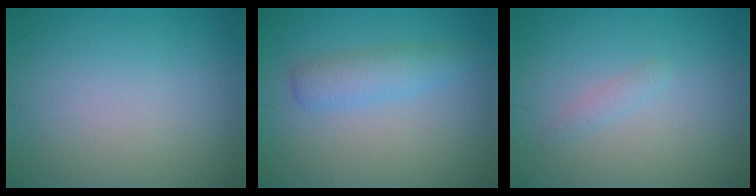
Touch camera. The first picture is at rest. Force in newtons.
{"total": 2.8, "press": 2.7, "slide": 0.2}
{"total": 0.9, "press": 0.9, "slide": 0.0}